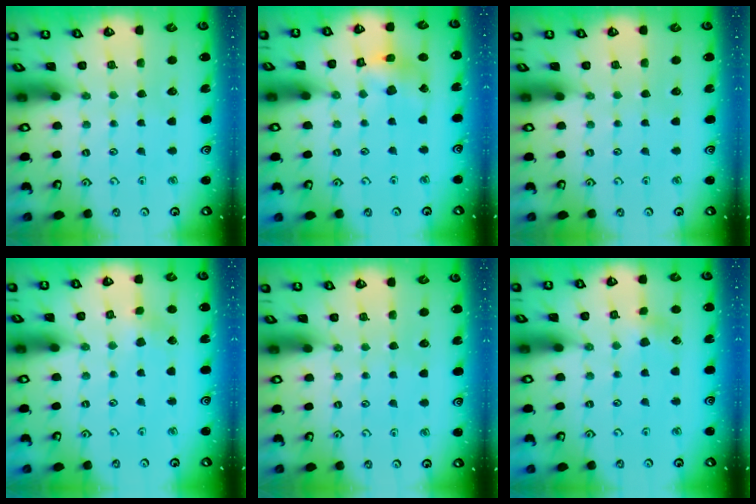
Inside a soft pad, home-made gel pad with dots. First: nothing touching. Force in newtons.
{"total": 9.0, "press": 9.0, "slide": 1.1}
{"total": 0.0}
{"total": 2.2, "press": 2.2, "slide": 0.1}
{"total": 0.0}
{"total": 2.5, "press": 2.5, "slide": 0.4}